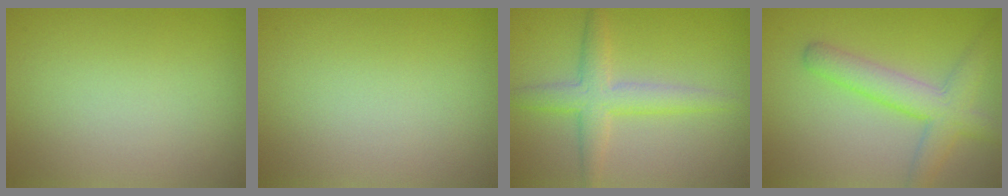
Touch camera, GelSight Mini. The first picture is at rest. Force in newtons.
{"total": 0.0}
{"total": 3.7, "press": 3.7, "slide": 0.2}
{"total": 4.6, "press": 4.6, "slide": 0.3}